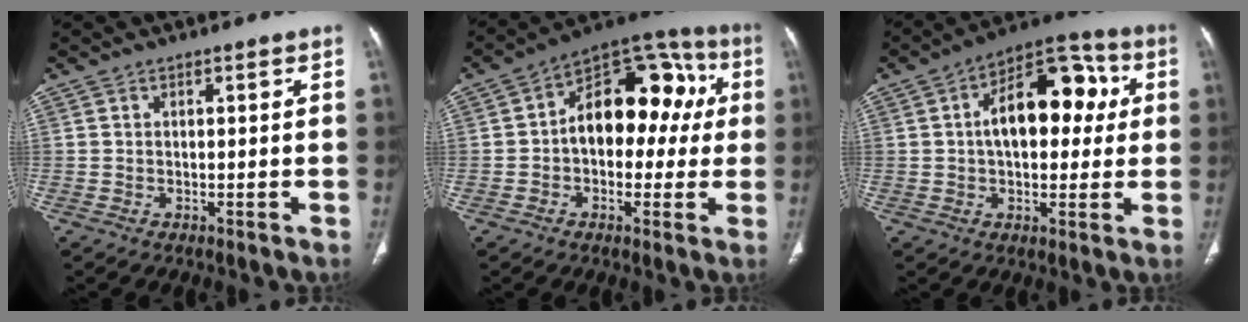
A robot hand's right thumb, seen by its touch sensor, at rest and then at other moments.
{"total": 17.4, "force": [1.5, 11.1, 13.2], "torque": [-0.133, 0.053, 0.012]}
{"total": 16.0, "force": [2.5, 9.1, 12.9], "torque": [-0.159, 0.033, 0.030]}